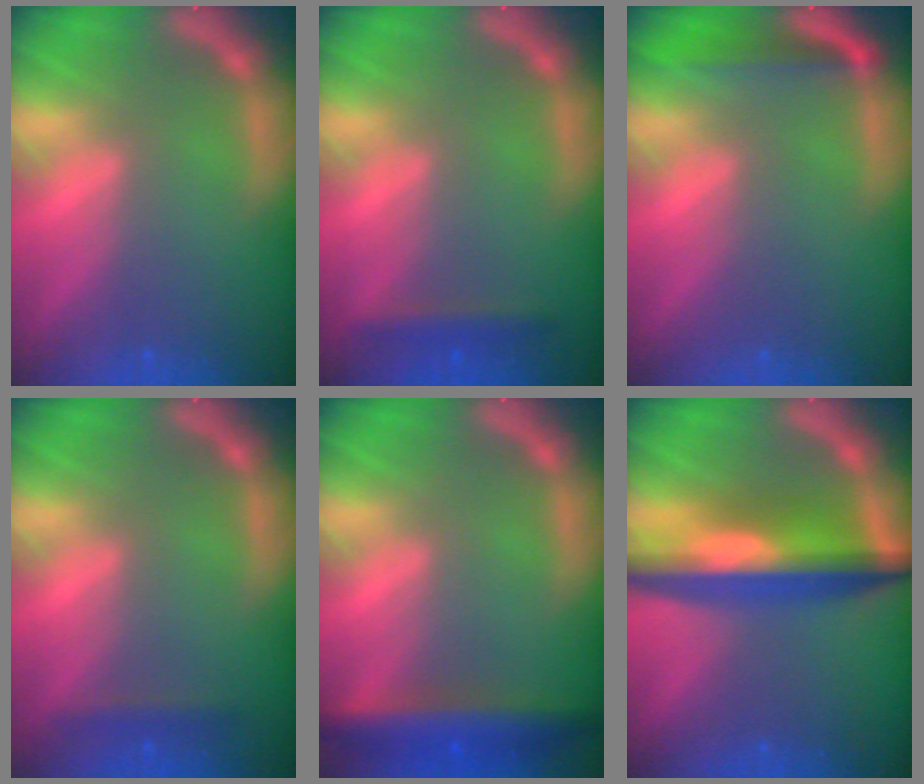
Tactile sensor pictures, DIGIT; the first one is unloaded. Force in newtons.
{"total": 1.9}
{"total": 3.0}
{"total": 1.4}
{"total": 5.5}
{"total": 8.5}